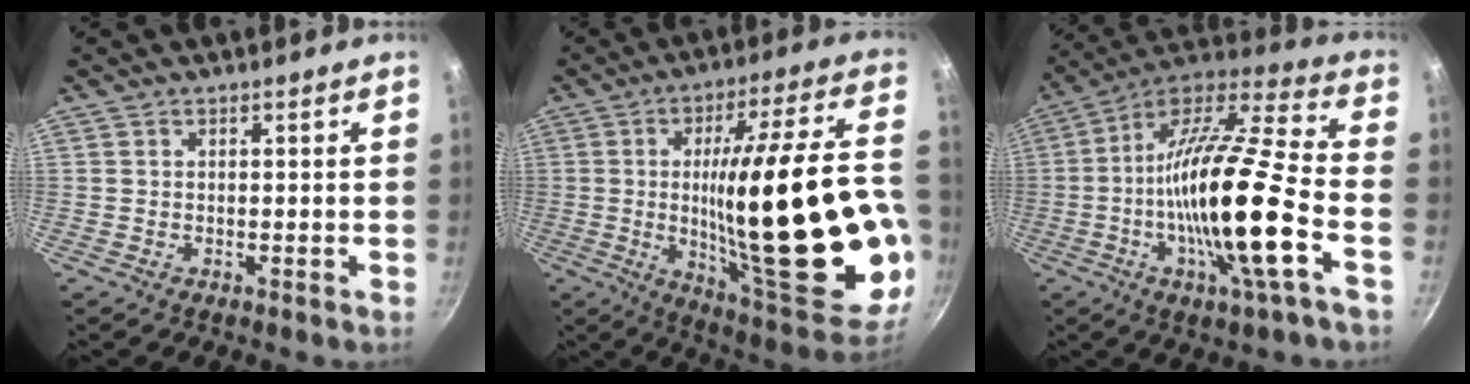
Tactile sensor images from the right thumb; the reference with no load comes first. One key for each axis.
{"total": 35.4, "fx": -4.5, "fy": 10.7, "fz": 33.5, "tx": -0.478, "ty": 0.006, "tz": -0.048}
{"total": 23.7, "fx": -5.6, "fy": 4.0, "fz": 22.6, "tx": -0.390, "ty": 0.016, "tz": -0.116}